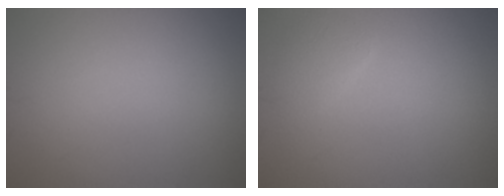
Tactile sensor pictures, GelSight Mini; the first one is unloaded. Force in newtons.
{"total": 1.3, "press": 1.3, "slide": 0.1}